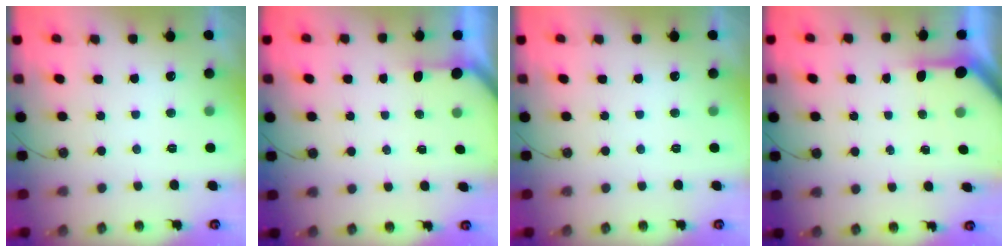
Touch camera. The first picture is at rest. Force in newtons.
{"total": 1.2, "press": 1.2, "slide": 0.1}
{"total": 0.0}
{"total": 3.8, "press": 3.8, "slide": 0.3}